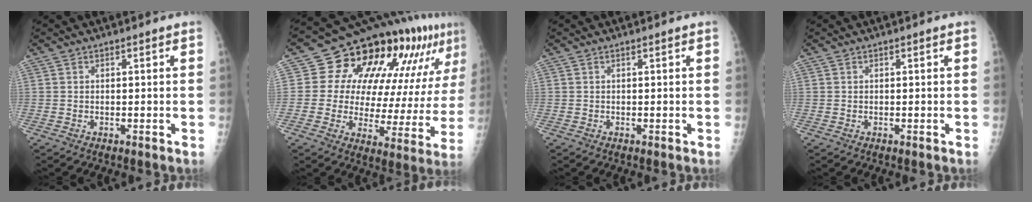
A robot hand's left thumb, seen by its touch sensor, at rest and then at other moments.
{"total": 23.5, "force": [12.3, 11.4, 16.5], "torque": [-0.199, -0.017, 0.168]}
{"total": 0.0}
{"total": 0.0}